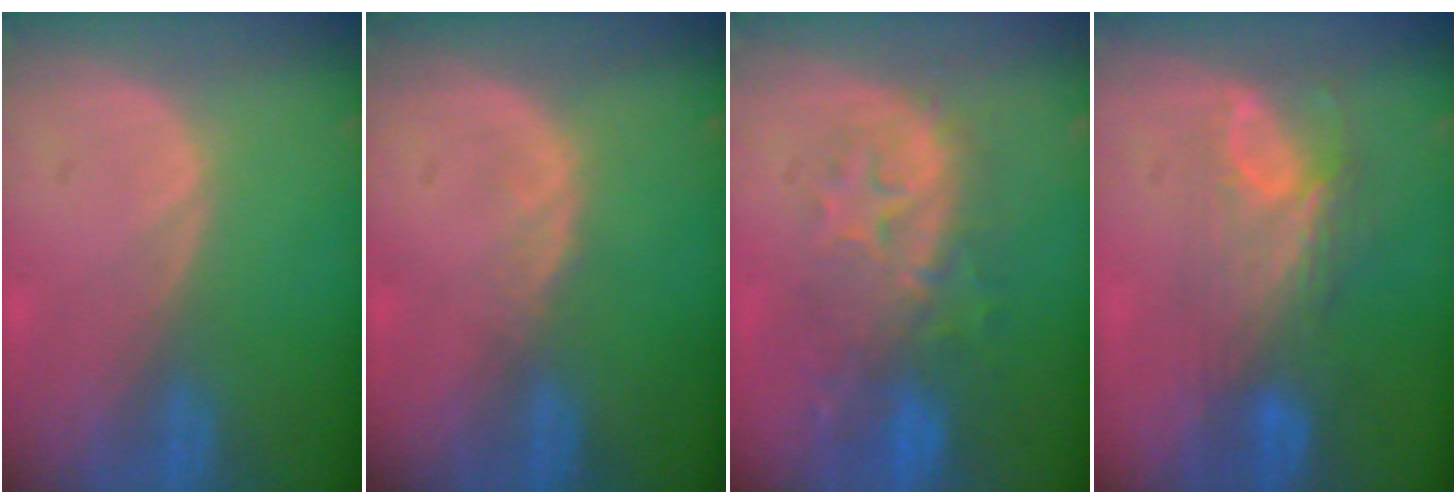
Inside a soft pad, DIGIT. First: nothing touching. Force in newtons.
{"total": 1.1, "press": 1.1, "slide": 0.2}
{"total": 9.4, "press": 8.7, "slide": 3.5}
{"total": 7.8, "press": 6.9, "slide": 3.8}